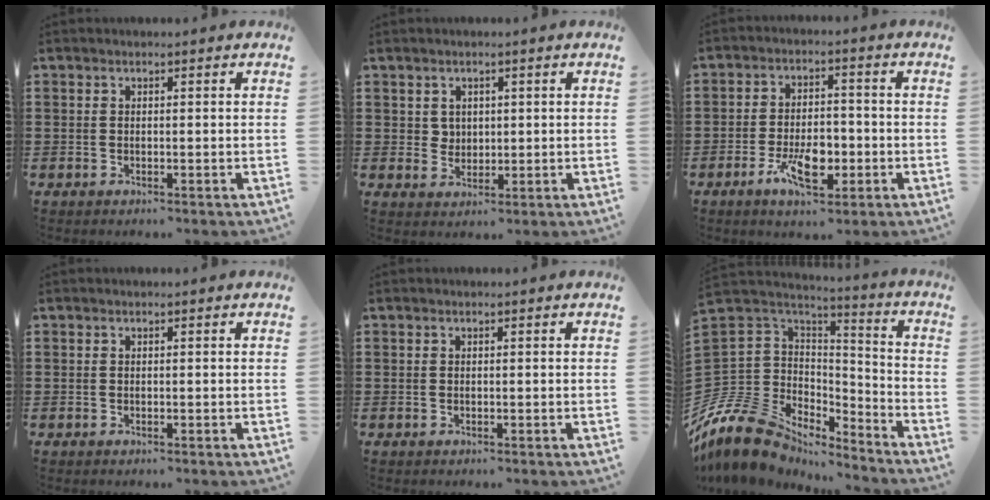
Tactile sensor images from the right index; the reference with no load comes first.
{"total": 2.4, "force": [1.2, 2.0, 0.6], "torque": [-0.019, 0.009, 0.022]}
{"total": 7.7, "force": [-2.8, 3.7, 6.1], "torque": [-0.116, -0.002, -0.053]}
{"total": 0.0}
{"total": 0.0}
{"total": 12.5, "force": [-8.6, 8.1, 3.9], "torque": [-0.132, 0.007, -0.165]}